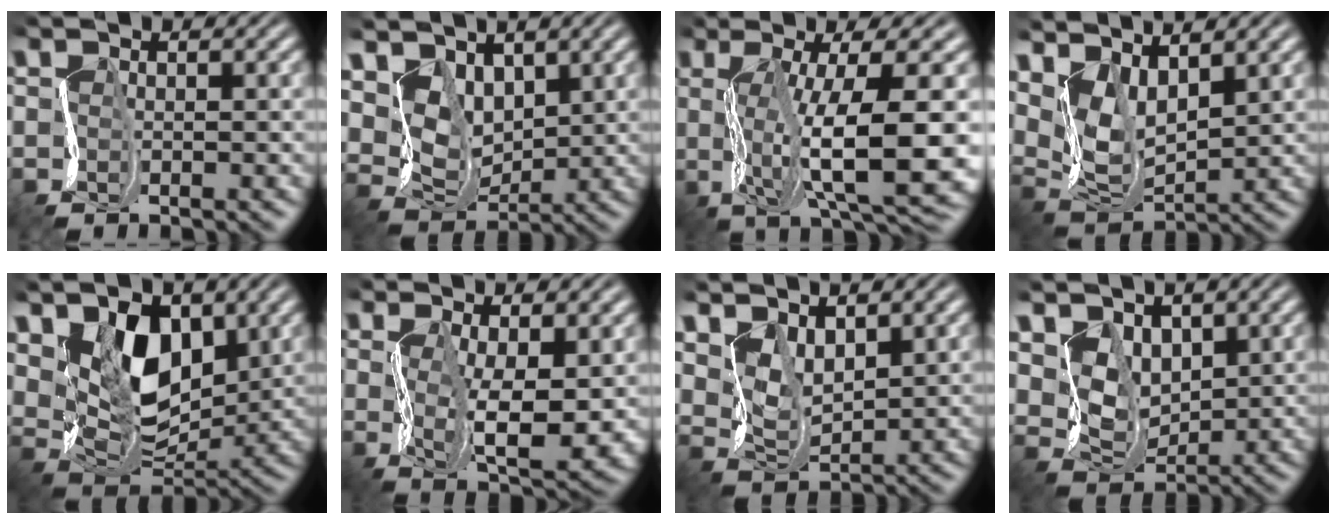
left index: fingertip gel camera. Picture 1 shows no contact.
{"total": 5.2, "force": [3.3, 3.5, 2.1], "torque": [-0.058, -0.004, 0.066]}
{"total": 11.1, "force": [0.3, 2.7, 10.7], "torque": [-0.167, -0.003, 0.018]}
{"total": 5.7, "force": [3.7, 2.6, 3.4], "torque": [-0.079, 0.000, 0.077]}
{"total": 9.0, "force": [3.9, 5.5, 6.0], "torque": [-0.120, -0.008, 0.070]}
{"total": 7.5, "force": [0.6, 2.6, 7.0], "torque": [-0.126, -0.009, 0.017]}
{"total": 4.1, "force": [3.2, 1.9, 1.7], "torque": [-0.048, -0.002, 0.070]}
{"total": 4.8, "force": [3.2, 3.1, 1.8], "torque": [-0.054, -0.005, 0.064]}